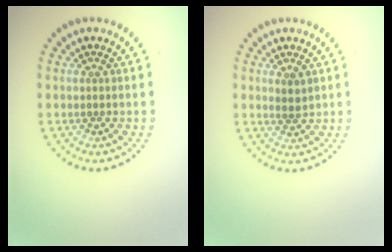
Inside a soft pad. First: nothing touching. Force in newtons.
{"total": 0.9, "press": 0.7, "slide": 0.6}